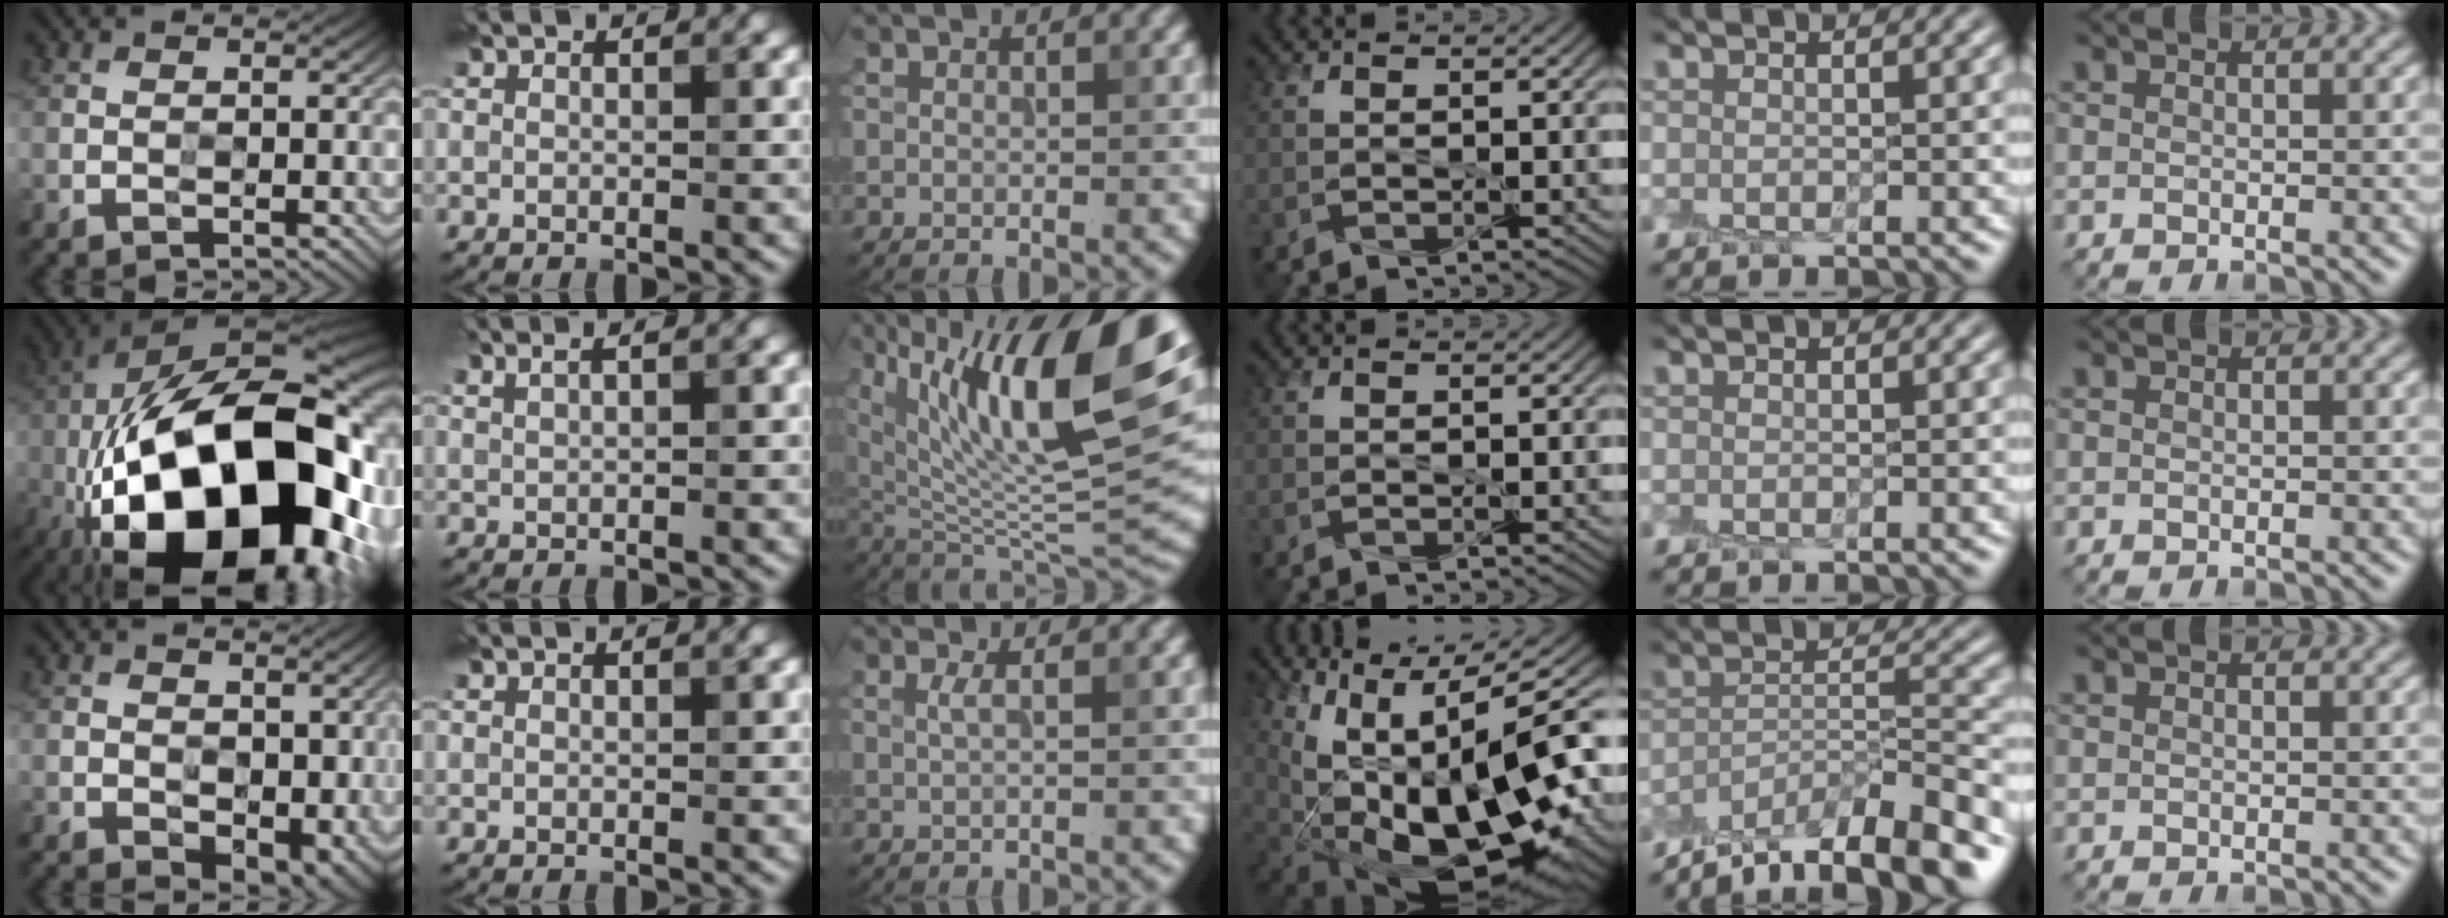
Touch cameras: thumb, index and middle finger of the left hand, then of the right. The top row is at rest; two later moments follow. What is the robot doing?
{"motion": "peel", "object": "aluminum foil"}